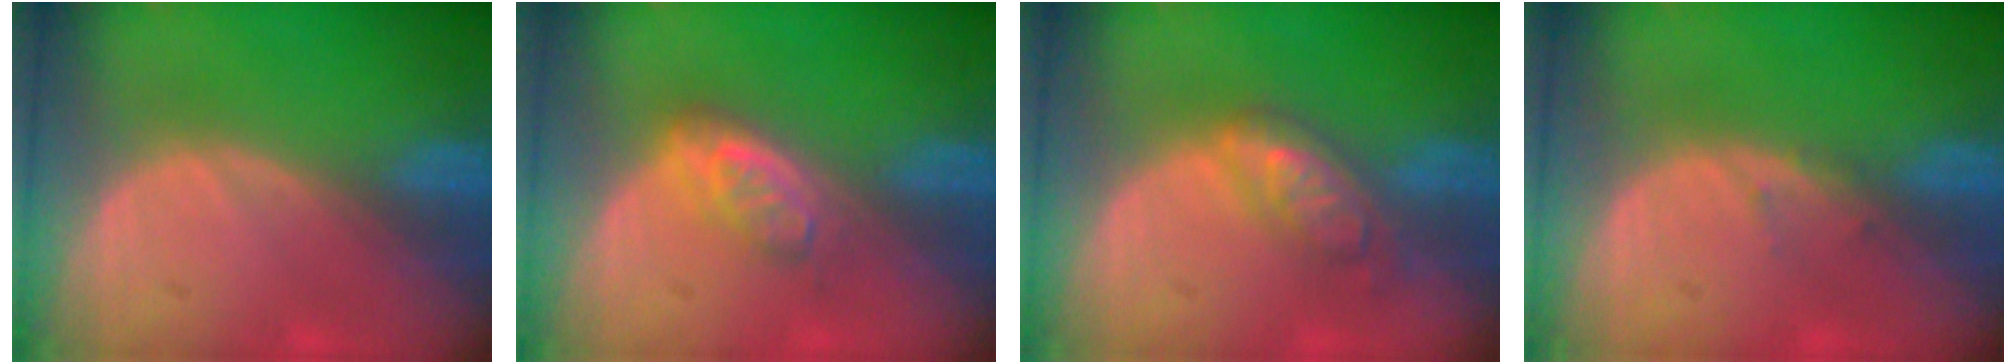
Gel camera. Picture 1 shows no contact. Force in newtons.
{"total": 4.3, "press": 4.0, "slide": 1.3}
{"total": 5.9, "press": 5.2, "slide": 2.9}
{"total": 0.8, "press": 0.7, "slide": 0.3}